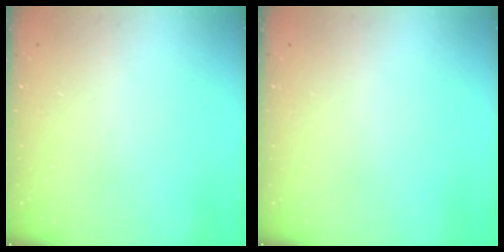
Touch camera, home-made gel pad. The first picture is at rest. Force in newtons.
{"total": 0.0}